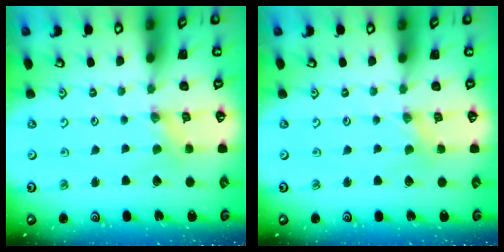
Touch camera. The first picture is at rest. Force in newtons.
{"total": 0.0}